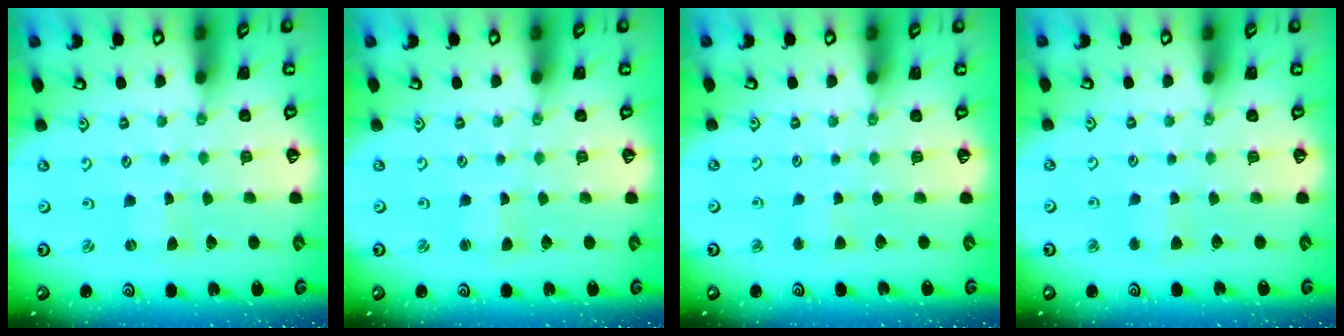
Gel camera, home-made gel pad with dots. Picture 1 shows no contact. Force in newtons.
{"total": 0.7, "press": 0.7, "slide": 0.1}
{"total": 2.9, "press": 2.8, "slide": 0.4}
{"total": 2.6, "press": 2.5, "slide": 0.6}